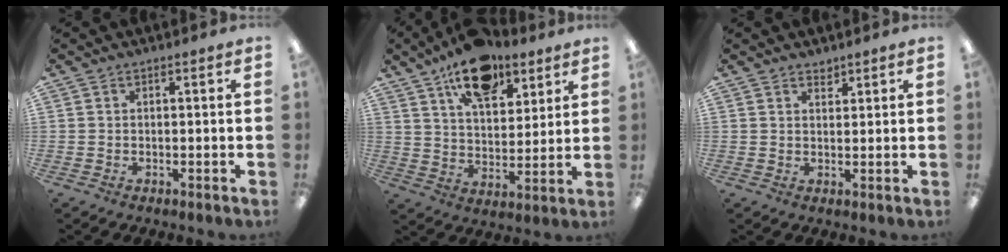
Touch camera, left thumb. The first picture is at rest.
{"total": 15.0, "force": [10.3, 7.4, 8.0], "torque": [-0.120, -0.049, 0.181]}
{"total": 1.7, "force": [1.6, 0.6, 0.1], "torque": [0.003, -0.007, 0.030]}